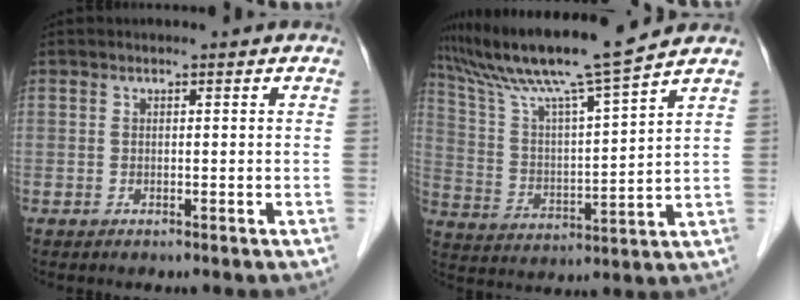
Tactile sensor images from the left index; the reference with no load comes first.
{"total": 15.1, "force": [13.0, -1.7, 7.6], "torque": [-0.147, 0.006, 0.229]}